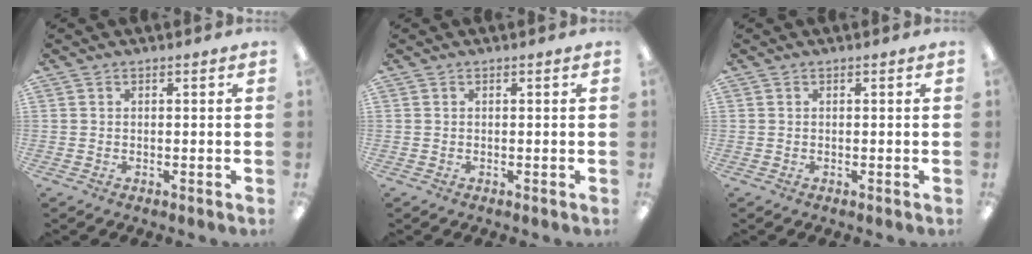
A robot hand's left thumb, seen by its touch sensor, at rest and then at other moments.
{"total": 0.0}
{"total": 0.0}